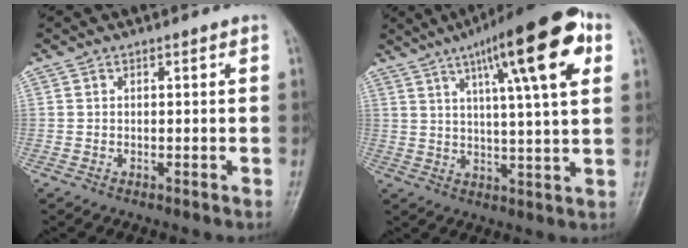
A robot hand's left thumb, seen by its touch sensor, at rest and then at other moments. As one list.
[{"total": 19.1, "force": [8.3, 3.8, 16.8], "torque": [-0.234, -0.005, 0.119]}]